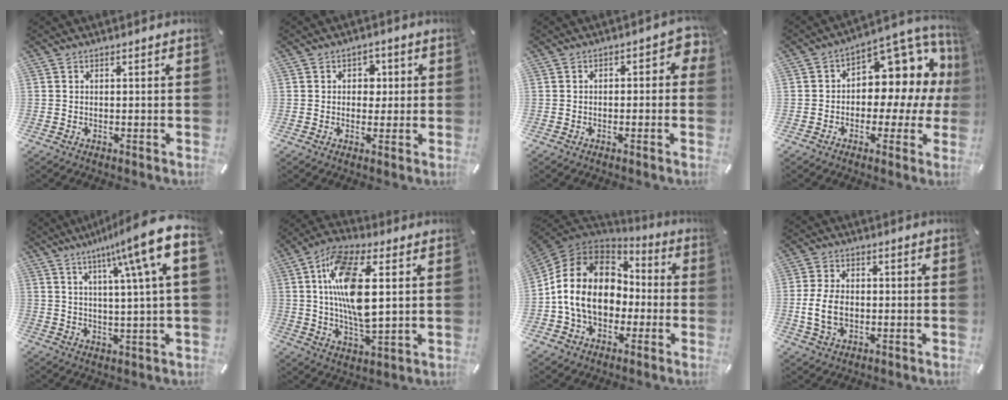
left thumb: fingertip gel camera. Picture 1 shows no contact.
{"total": 3.4, "force": [0.0, 3.0, 1.7], "torque": [-0.014, -0.001, -0.009]}
{"total": 3.3, "force": [-0.9, 1.8, 2.5], "torque": [-0.039, 0.013, -0.021]}
{"total": 10.9, "force": [3.5, 7.0, 7.6], "torque": [-0.088, -0.052, 0.055]}
{"total": 14.4, "force": [6.6, 1.0, 12.8], "torque": [-0.208, -0.035, 0.095]}
{"total": 15.5, "force": [3.2, 6.1, 13.9], "torque": [-0.290, -0.006, 0.050]}
{"total": 16.7, "force": [-1.9, 13.7, 9.5], "torque": [-0.215, 0.024, -0.035]}
{"total": 8.2, "force": [-1.0, 5.8, 5.7], "torque": [-0.122, 0.003, -0.021]}